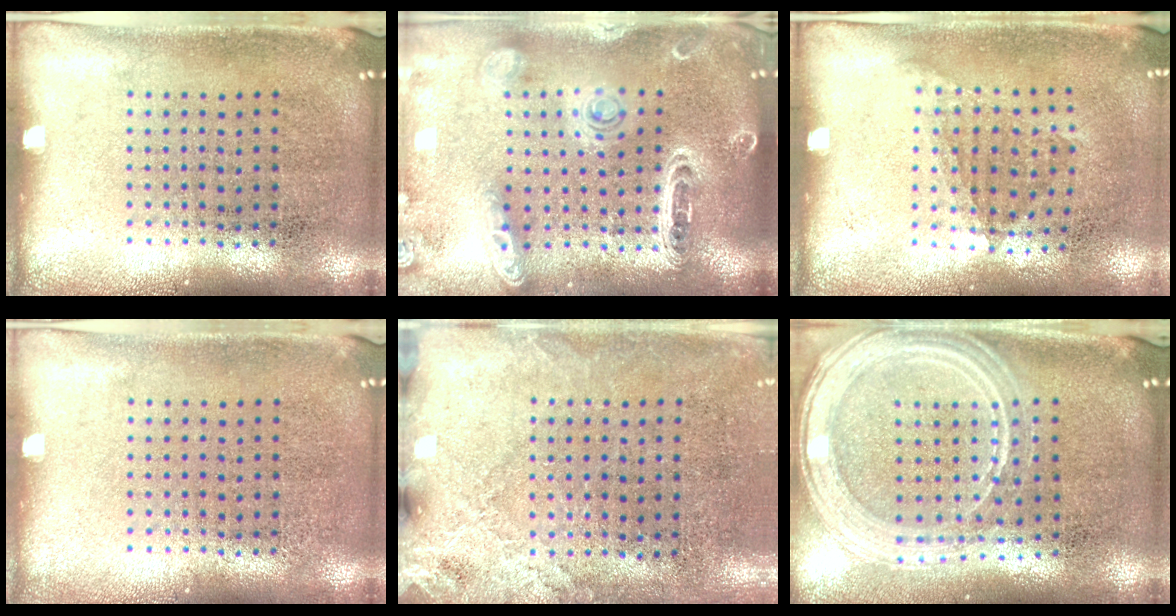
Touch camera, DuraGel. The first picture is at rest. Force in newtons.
{"total": 1.9, "press": 1.9, "slide": 0.5}
{"total": 1.1, "press": 0.8, "slide": 0.7}
{"total": 0.0}
{"total": 2.5, "press": 2.2, "slide": 1.2}
{"total": 1.8, "press": 1.7, "slide": 0.5}